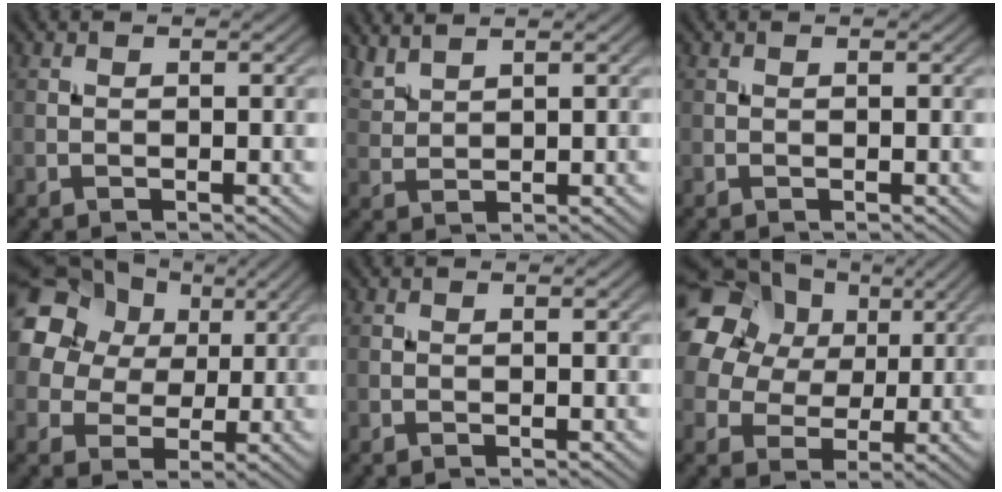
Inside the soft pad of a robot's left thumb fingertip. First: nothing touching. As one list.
[{"total": 2.7, "force": [2.4, 0.4, 1.0], "torque": [-0.030, 0.004, 0.059]}, {"total": 0.0}, {"total": 18.4, "force": [7.4, 14.8, 8.1], "torque": [-0.239, 0.031, 0.136]}, {"total": 0.0}, {"total": 18.4, "force": [7.6, 14.3, 8.7], "torque": [-0.253, 0.040, 0.151]}]